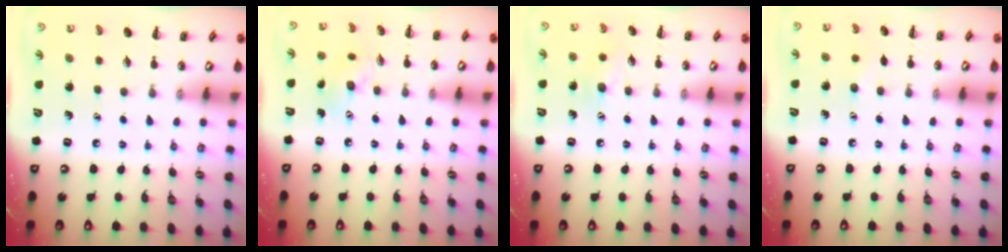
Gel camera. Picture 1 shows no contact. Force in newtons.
{"total": 4.8, "press": 4.7, "slide": 0.4}
{"total": 6.8, "press": 6.6, "slide": 1.6}
{"total": 3.9, "press": 3.8, "slide": 1.0}